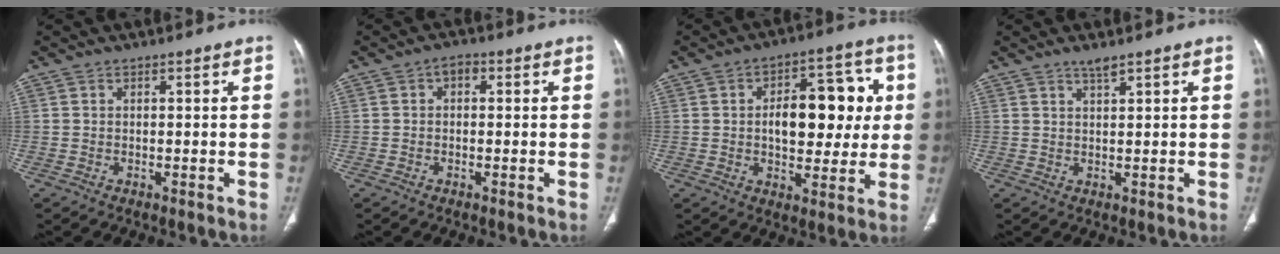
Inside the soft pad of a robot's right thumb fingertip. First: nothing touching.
{"total": 2.0, "force": [0.3, 1.4, 1.4], "torque": [-0.008, 0.009, -0.003]}
{"total": 15.7, "force": [1.7, 8.8, 12.9], "torque": [-0.131, 0.020, 0.025]}
{"total": 1.8, "force": [1.5, 0.1, 1.1], "torque": [-0.023, -0.008, 0.029]}